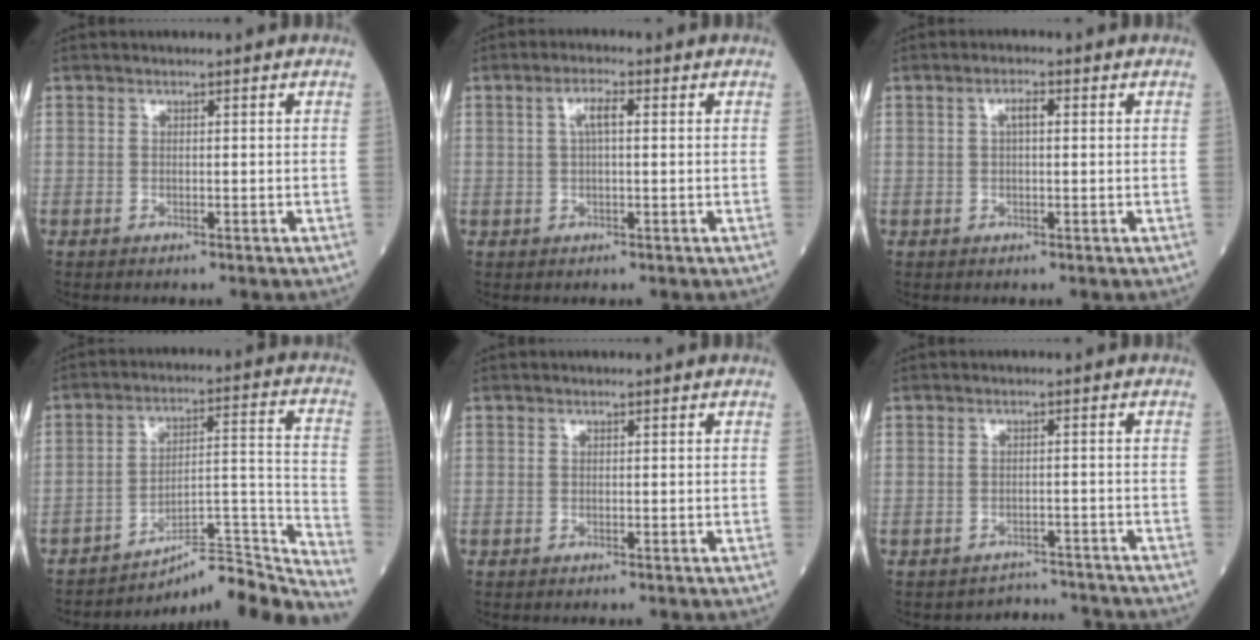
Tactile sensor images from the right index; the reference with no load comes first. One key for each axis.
{"total": 3.1, "fx": 0.7, "fy": 0.6, "fz": 2.9, "tx": -0.062, "ty": 0.009, "tz": 0.015}
{"total": 2.1, "fx": 0.5, "fy": 0.5, "fz": 2.0, "tx": -0.041, "ty": 0.004, "tz": 0.010}
{"total": 16.2, "fx": -15.8, "fy": -0.5, "fz": 3.6, "tx": -0.033, "ty": 0.054, "tz": -0.232}
{"total": 0.0}
{"total": 4.1, "fx": -3.8, "fy": 0.4, "fz": -1.5, "tx": 0.024, "ty": 0.016, "tz": -0.048}